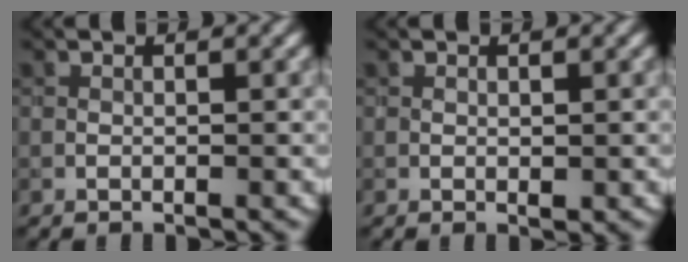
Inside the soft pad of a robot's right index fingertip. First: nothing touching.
{"total": 0.7, "force": [0.0, 0.4, 0.5], "torque": [-0.007, -0.001, 0.001]}